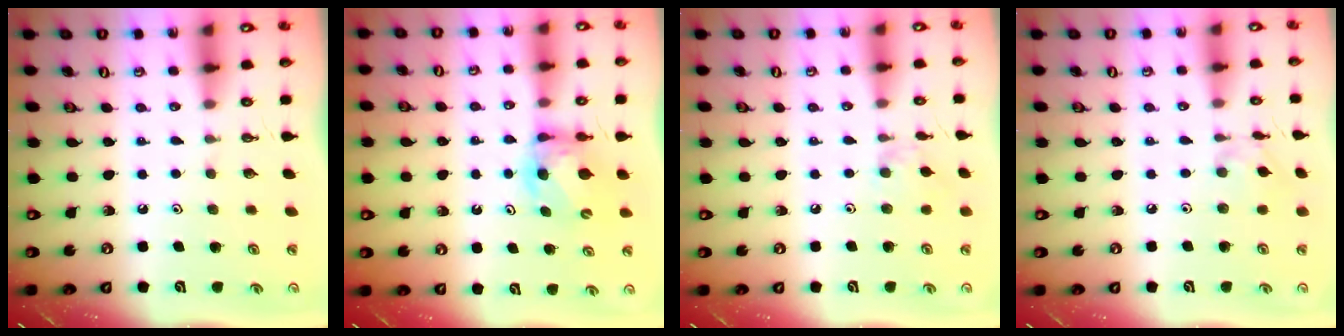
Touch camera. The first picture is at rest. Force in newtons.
{"total": 6.1, "press": 6.1, "slide": 0.3}
{"total": 4.5, "press": 4.4, "slide": 0.6}
{"total": 4.6, "press": 4.5, "slide": 0.4}